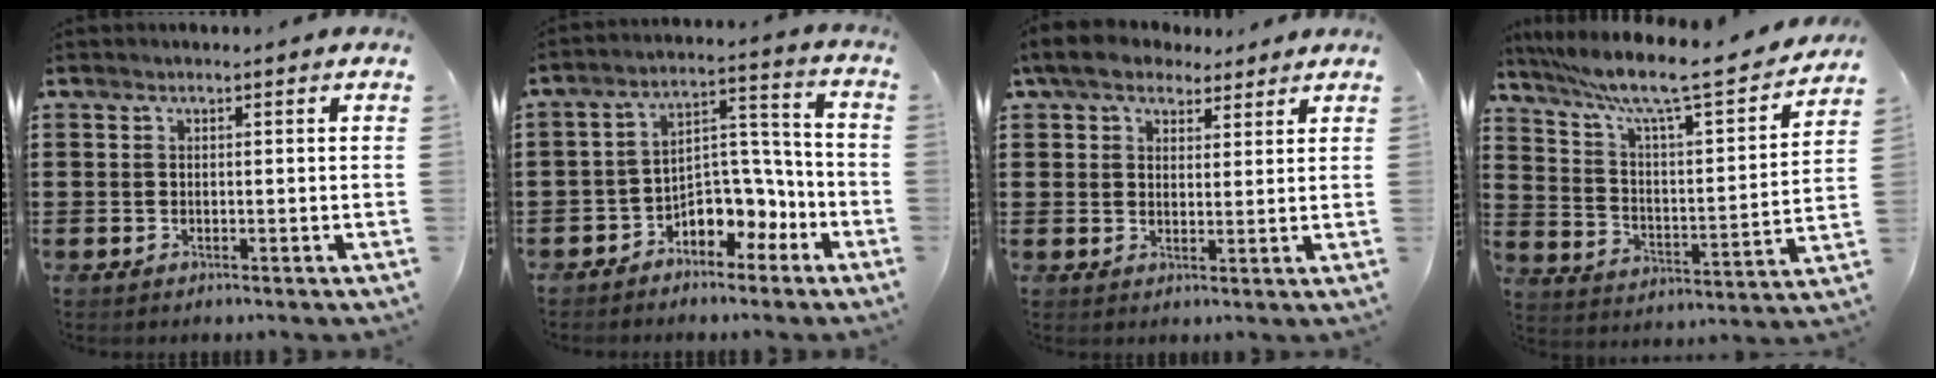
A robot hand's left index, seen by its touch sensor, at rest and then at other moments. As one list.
[{"total": 6.0, "force": [-4.1, 3.8, 2.2], "torque": [-0.043, 0.007, -0.079]}, {"total": 5.8, "force": [4.5, 2.7, 2.4], "torque": [-0.063, 0.006, 0.084]}, {"total": 9.0, "force": [7.1, 0.6, 5.6], "torque": [-0.135, -0.052, 0.112]}]